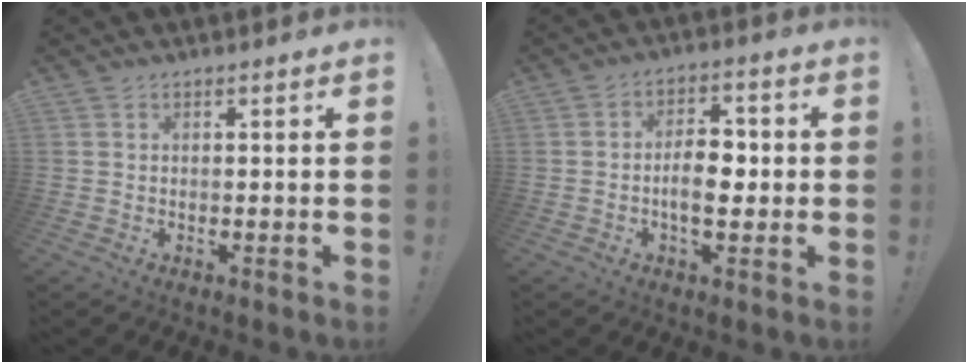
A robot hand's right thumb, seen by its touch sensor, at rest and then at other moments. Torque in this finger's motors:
{"motor_torque": [0.88, 1.03, 0.57, -0.52, 0.01]}